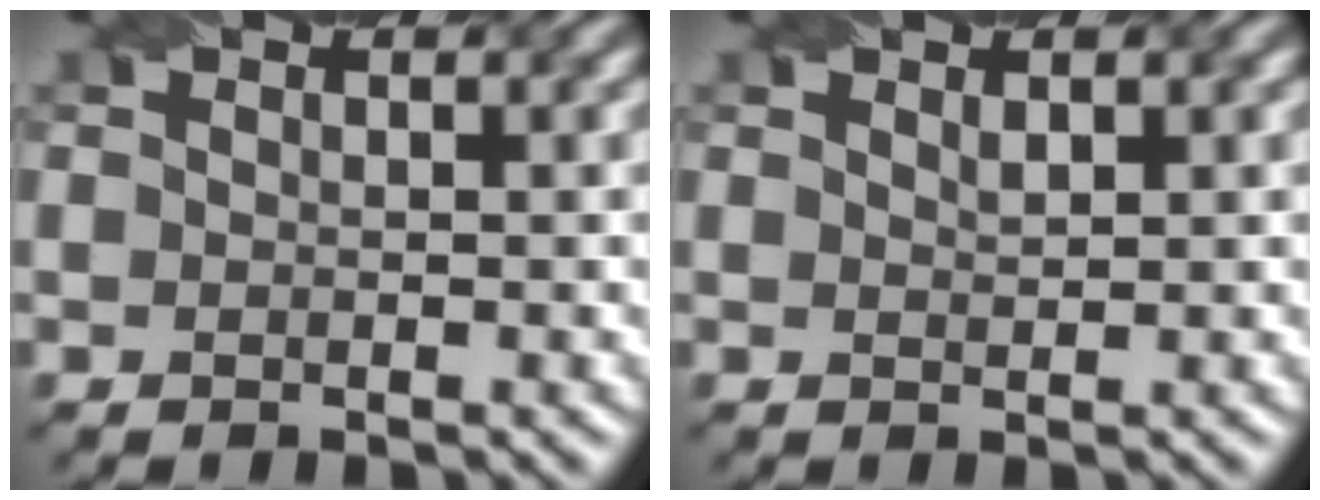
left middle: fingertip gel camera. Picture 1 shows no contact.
{"total": 0.7, "force": [0.5, 0.2, 0.4], "torque": [-0.010, -0.002, 0.011]}